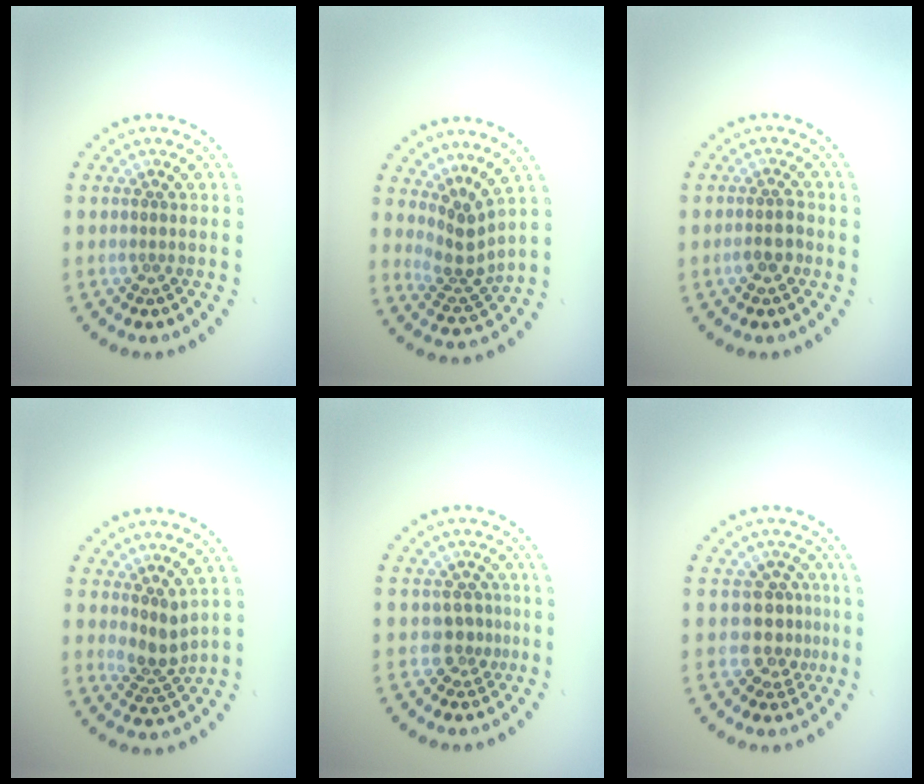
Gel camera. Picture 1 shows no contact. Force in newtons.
{"total": 3.0, "press": 2.0, "slide": 2.3}
{"total": 1.7, "press": 1.6, "slide": 0.5}
{"total": 2.5, "press": 1.9, "slide": 1.6}
{"total": 2.1, "press": 1.5, "slide": 1.5}
{"total": 3.0, "press": 2.4, "slide": 1.7}